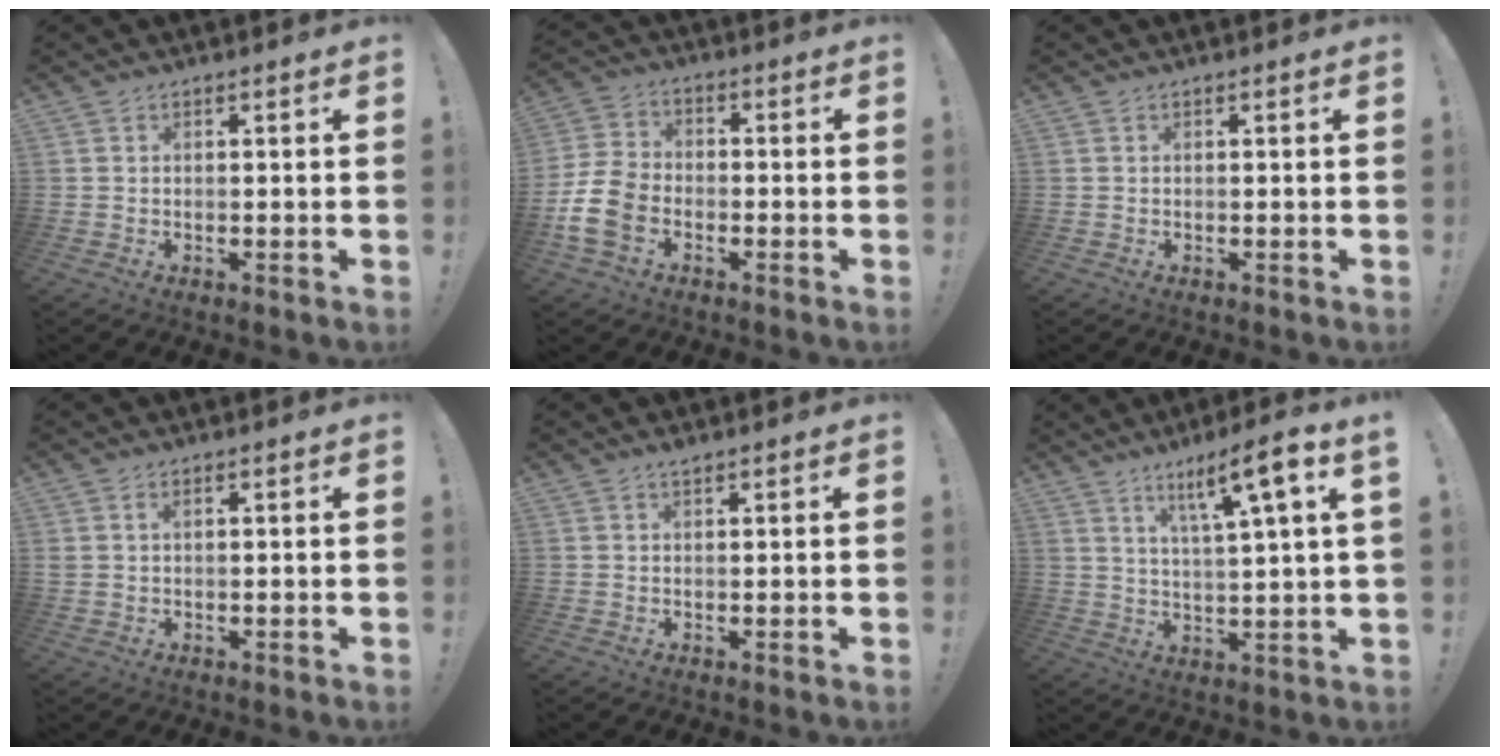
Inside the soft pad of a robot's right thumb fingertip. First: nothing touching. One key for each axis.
{"total": 11.6, "fx": -5.0, "fy": 8.2, "fz": 6.6, "tx": -0.134, "ty": 0.029, "tz": -0.092}
{"total": 0.0}
{"total": 1.6, "fx": 0.7, "fy": 1.0, "fz": 1.1, "tx": -0.027, "ty": 0.004, "tz": 0.014}
{"total": 1.2, "fx": 1.1, "fy": 0.1, "fz": 0.4, "tx": 0.001, "ty": -0.005, "tz": 0.019}
{"total": 10.7, "fx": 5.5, "fy": 0.2, "fz": 9.2, "tx": -0.151, "ty": -0.025, "tz": 0.079}